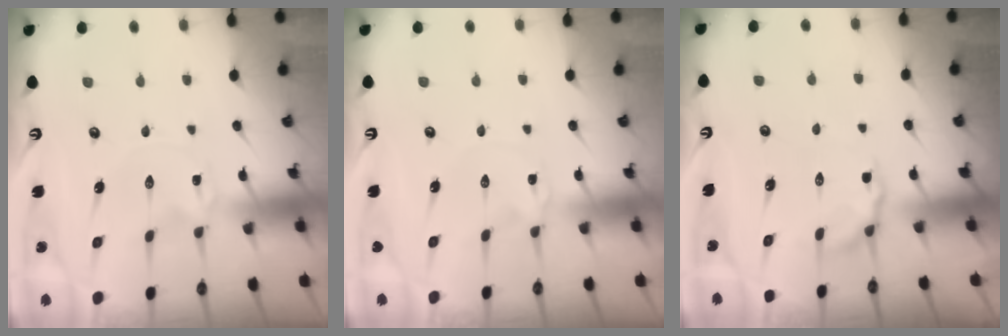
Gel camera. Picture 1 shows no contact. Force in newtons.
{"total": 0.8, "press": 0.8, "slide": 0.0}
{"total": 6.1, "press": 5.7, "slide": 2.2}